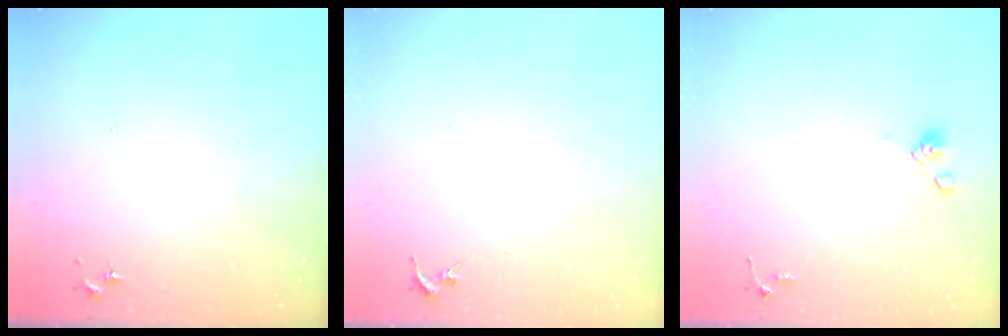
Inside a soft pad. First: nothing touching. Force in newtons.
{"total": 0.0}
{"total": 5.7, "press": 5.3, "slide": 2.1}